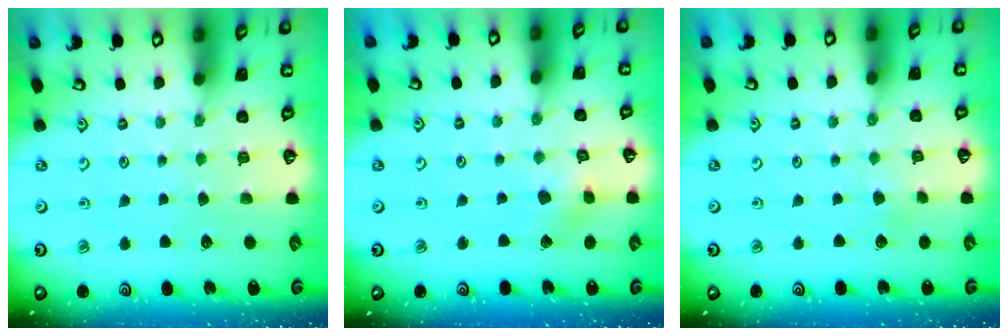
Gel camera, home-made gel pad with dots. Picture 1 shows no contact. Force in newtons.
{"total": 4.3, "press": 4.3, "slide": 0.5}
{"total": 1.6, "press": 1.6, "slide": 0.0}